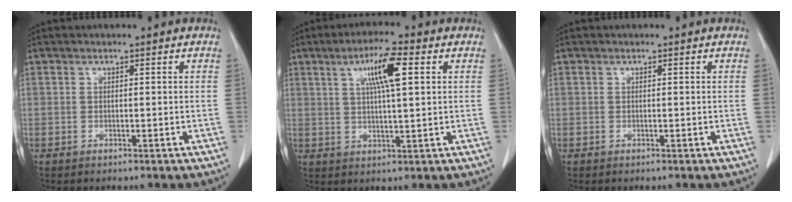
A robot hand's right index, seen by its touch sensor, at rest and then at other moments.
{"total": 7.8, "force": [2.8, 0.9, 7.3], "torque": [-0.129, 0.009, 0.048]}
{"total": 0.0}